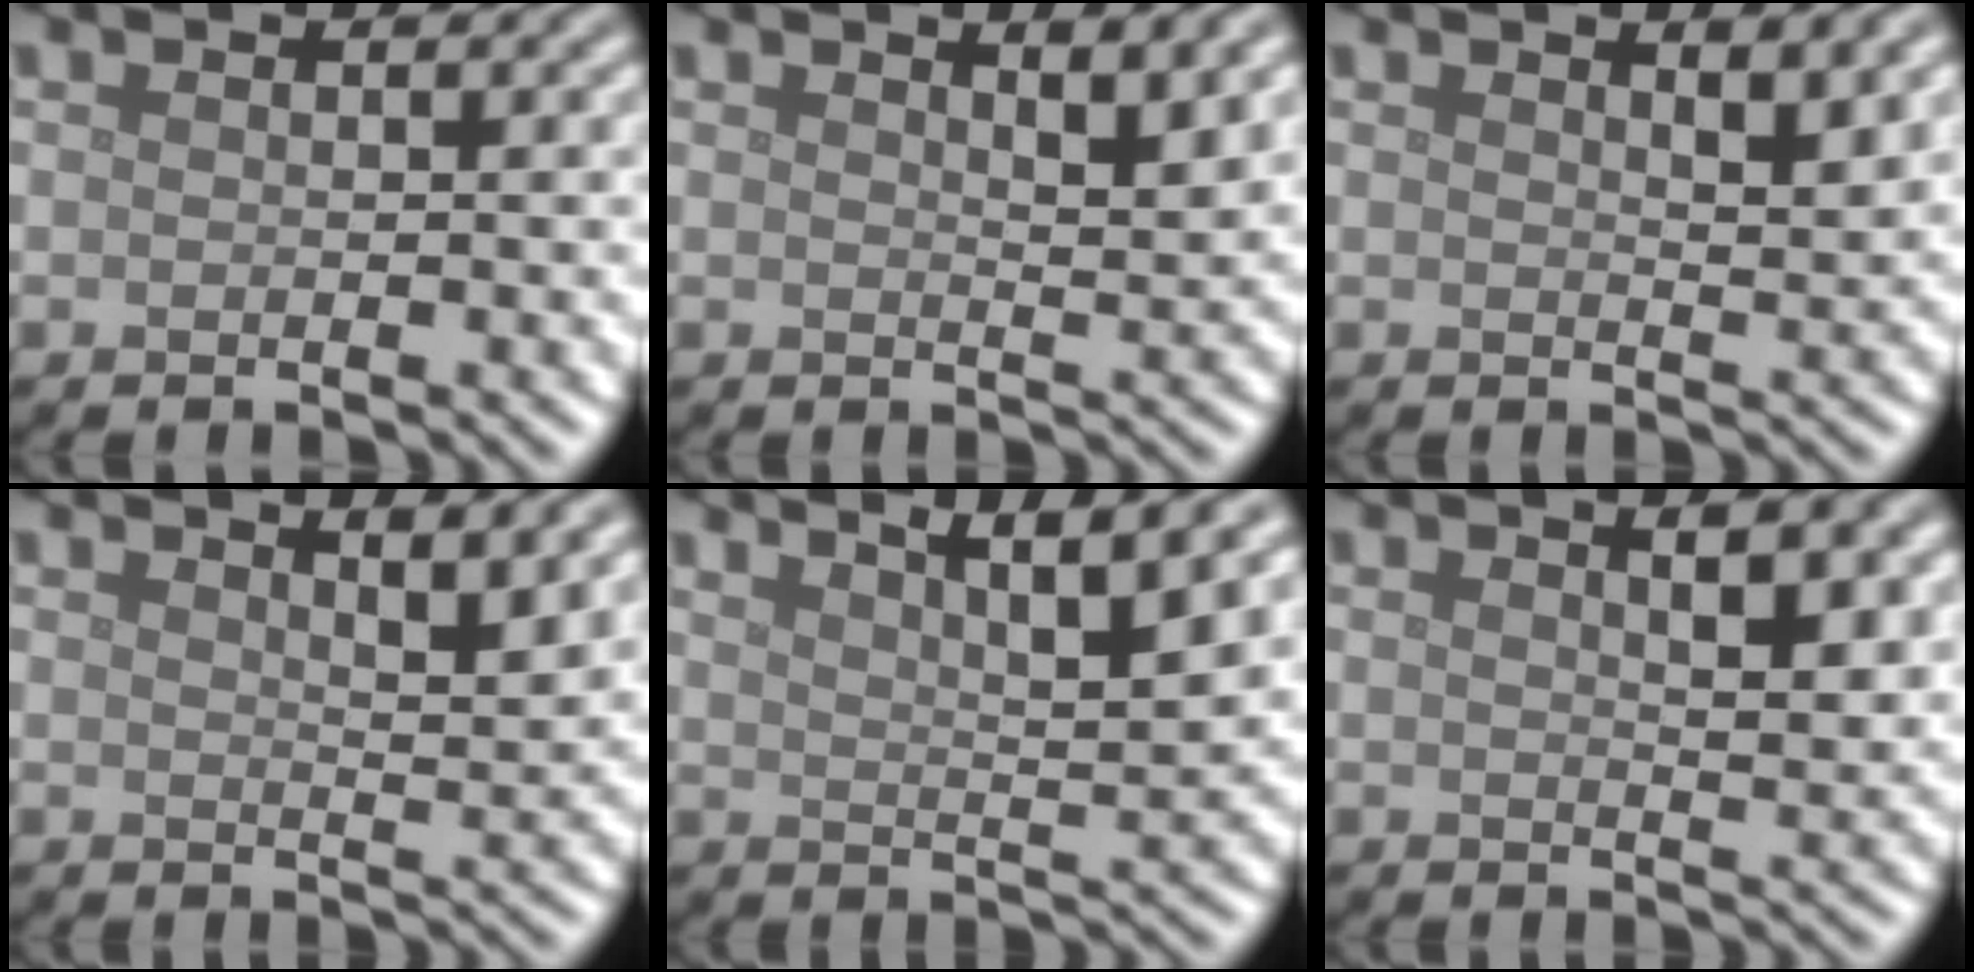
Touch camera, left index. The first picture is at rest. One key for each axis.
{"total": 2.8, "fx": 1.8, "fy": 0.7, "fz": 2.1, "tx": -0.019, "ty": 0.001, "tz": 0.027}
{"total": 2.5, "fx": 1.5, "fy": 0.6, "fz": 1.9, "tx": -0.021, "ty": 0.000, "tz": 0.024}
{"total": 3.2, "fx": 2.1, "fy": 0.8, "fz": 2.3, "tx": -0.019, "ty": 0.001, "tz": 0.030}
{"total": 5.6, "fx": 3.6, "fy": 1.0, "fz": 4.2, "tx": -0.047, "ty": 0.007, "tz": 0.057}
{"total": 3.2, "fx": 1.3, "fy": 0.8, "fz": 2.7, "tx": -0.035, "ty": 0.001, "tz": 0.022}